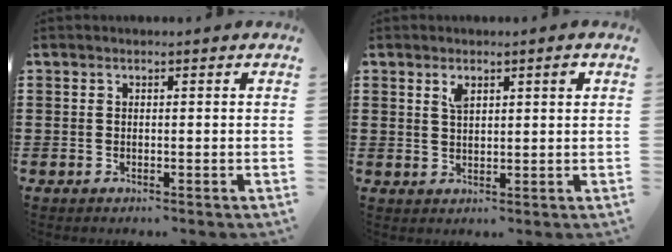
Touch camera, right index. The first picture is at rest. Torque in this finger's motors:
{"motor_torque": [-0.12, 0.20, 0.23, 0.01]}